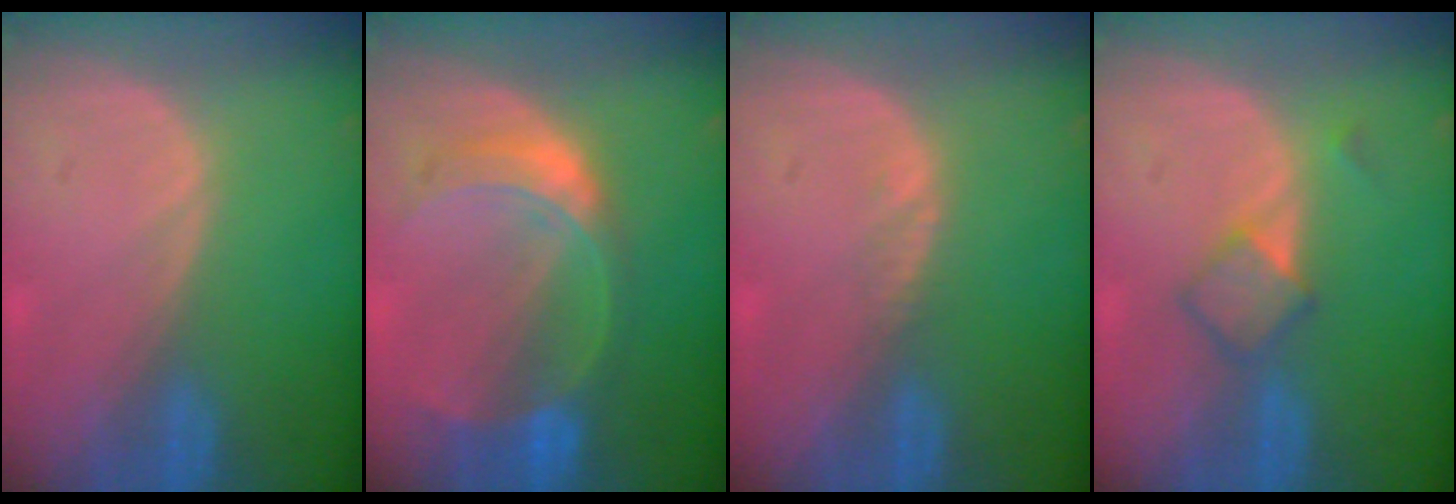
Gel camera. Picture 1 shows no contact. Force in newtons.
{"total": 7.6, "press": 6.6, "slide": 3.8}
{"total": 0.8, "press": 0.7, "slide": 0.5}
{"total": 3.4, "press": 3.4, "slide": 0.3}